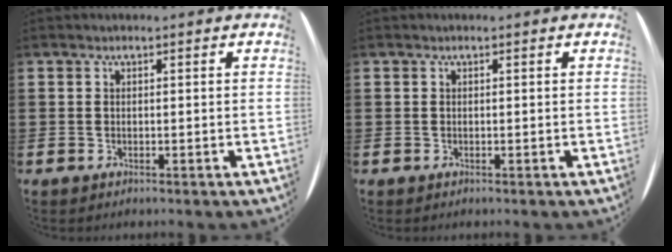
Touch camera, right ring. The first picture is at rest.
{"total": 0.0}